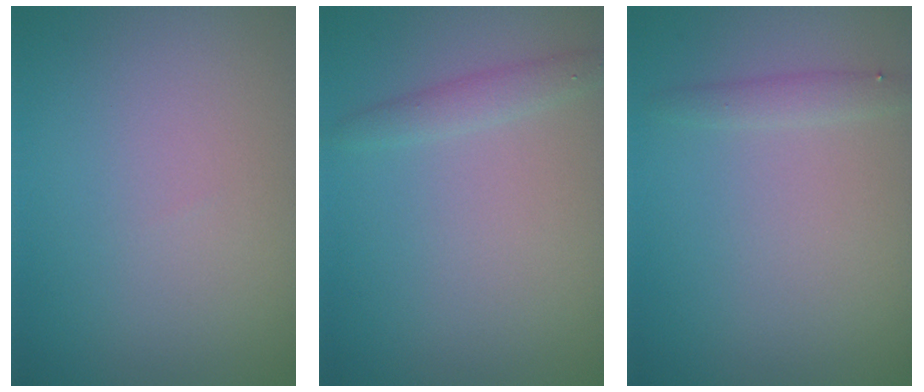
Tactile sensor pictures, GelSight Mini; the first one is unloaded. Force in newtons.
{"total": 1.5, "press": 1.5, "slide": 0.0}
{"total": 0.7, "press": 0.7, "slide": 0.1}